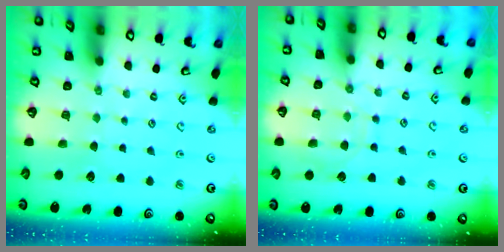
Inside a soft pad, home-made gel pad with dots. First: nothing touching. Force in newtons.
{"total": 8.7, "press": 8.7, "slide": 0.6}